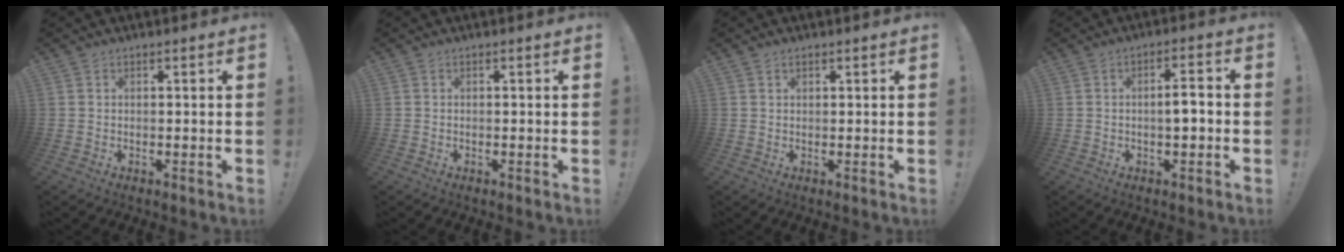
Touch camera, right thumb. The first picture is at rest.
{"total": 0.0}
{"total": 0.8, "force": [0.7, 0.4, 0.3], "torque": [-0.001, -0.001, 0.012]}
{"total": 4.5, "force": [-0.9, 1.1, 4.3], "torque": [-0.060, 0.002, -0.021]}